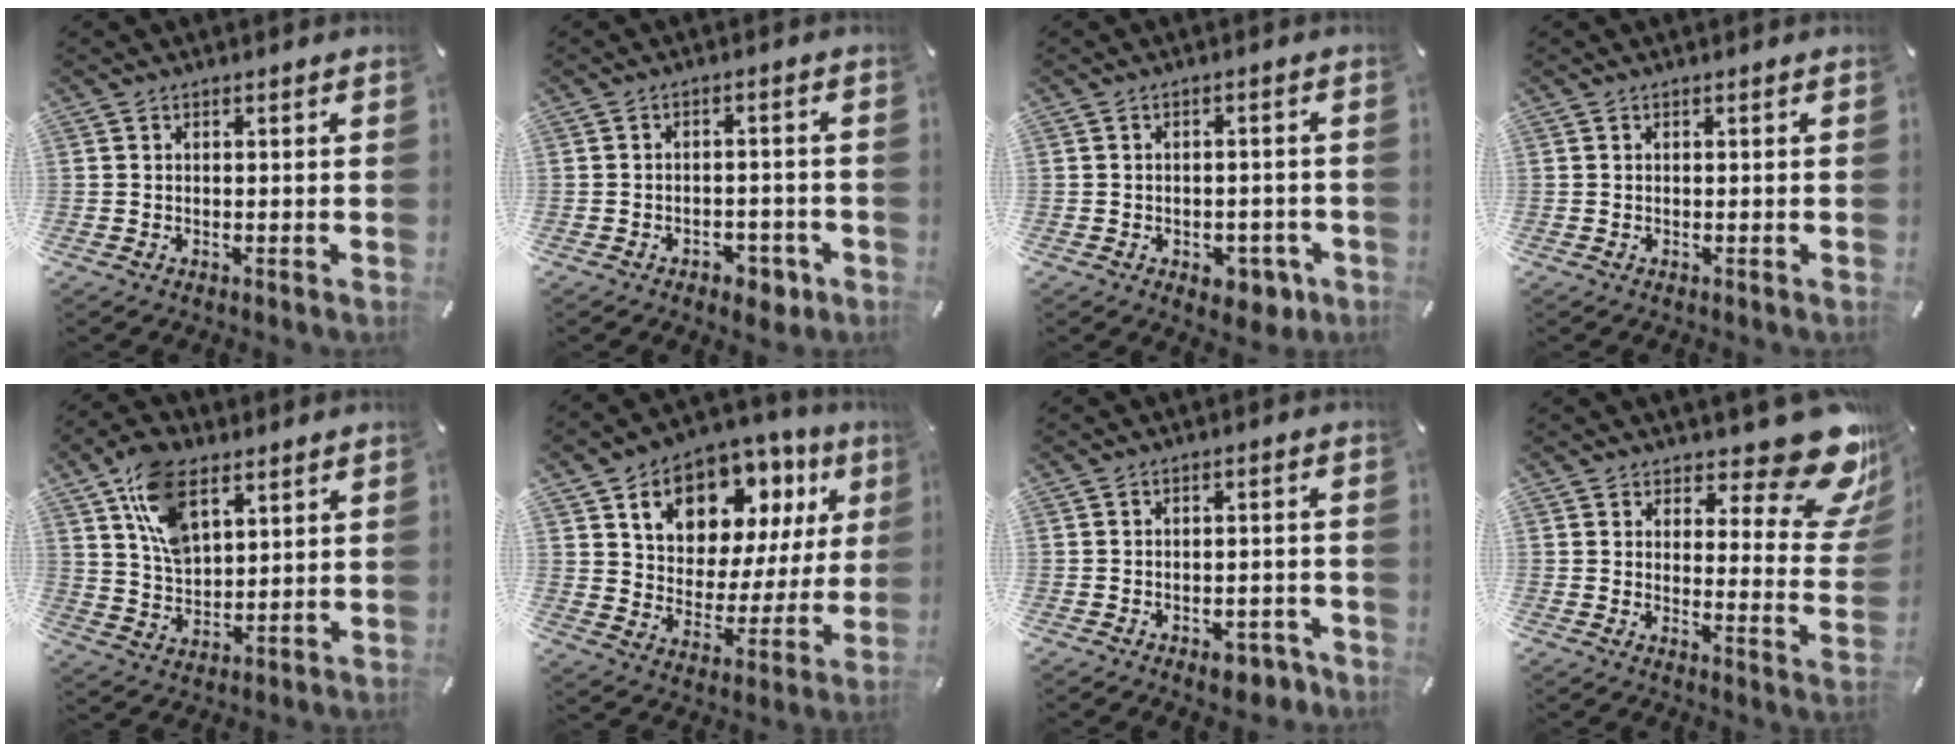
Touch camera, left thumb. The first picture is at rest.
{"total": 4.6, "force": [-2.9, 2.9, 2.0], "torque": [-0.027, 0.018, -0.050]}
{"total": 6.3, "force": [-2.7, 4.0, 4.1], "torque": [-0.050, 0.017, -0.043]}
{"total": 0.0}
{"total": 12.2, "force": [6.2, 7.2, 7.6], "torque": [-0.160, -0.012, 0.115]}
{"total": 13.8, "force": [8.7, 9.0, 5.9], "torque": [-0.104, -0.056, 0.153]}
{"total": 5.1, "force": [-3.2, 2.7, 2.9], "torque": [-0.039, 0.024, -0.055]}
{"total": 16.3, "force": [11.2, 6.3, 10.1], "torque": [-0.121, -0.090, 0.190]}